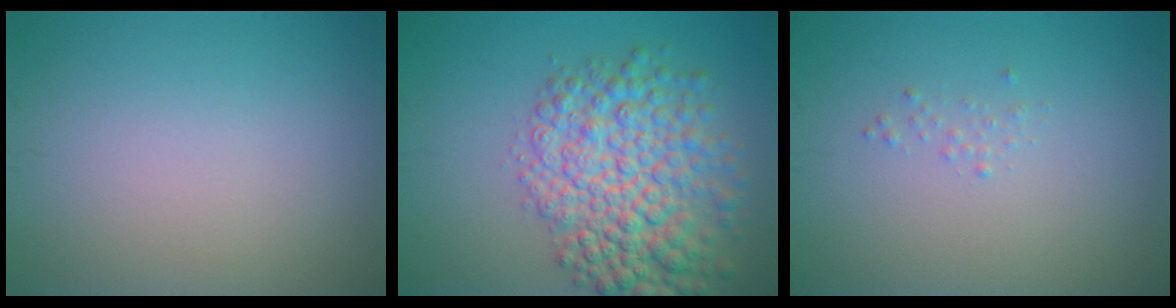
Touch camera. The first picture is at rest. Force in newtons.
{"total": 8.2, "press": 8.2, "slide": 0.2}
{"total": 0.5, "press": 0.5, "slide": 0.0}